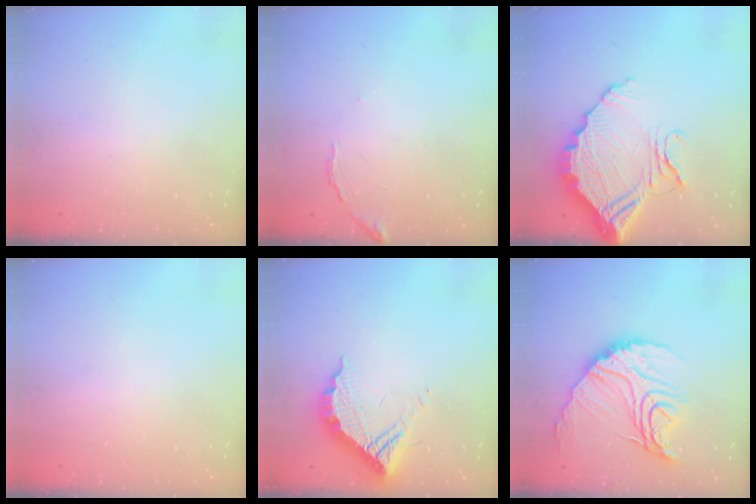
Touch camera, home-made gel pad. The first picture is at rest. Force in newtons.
{"total": 8.1, "press": 8.1, "slide": 0.4}
{"total": 15.2, "press": 15.1, "slide": 1.5}
{"total": 0.0}
{"total": 14.5, "press": 14.4, "slide": 1.4}
{"total": 18.7, "press": 18.6, "slide": 1.7}